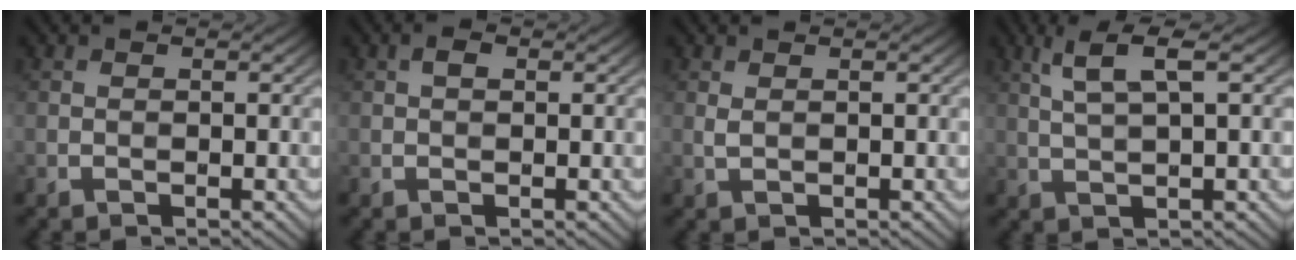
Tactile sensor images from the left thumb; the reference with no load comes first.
{"total": 1.2, "force": [0.5, 0.6, 0.9], "torque": [-0.018, 0.003, 0.006]}
{"total": 0.9, "force": [0.5, 0.4, 0.7], "torque": [-0.022, 0.000, 0.012]}
{"total": 4.6, "force": [2.1, 0.7, 4.0], "torque": [-0.095, 0.008, 0.047]}